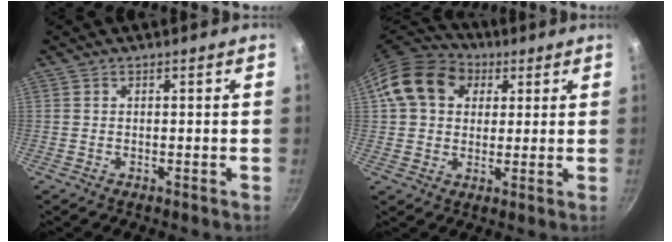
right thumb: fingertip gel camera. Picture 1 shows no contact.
{"total": 14.4, "force": [4.5, 11.2, 7.8], "torque": [-0.122, 0.017, 0.064]}